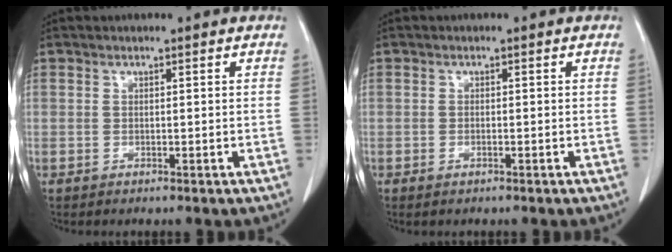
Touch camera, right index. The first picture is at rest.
{"total": 0.8, "force": [-0.6, 0.2, 0.5], "torque": [-0.012, -0.001, -0.007]}